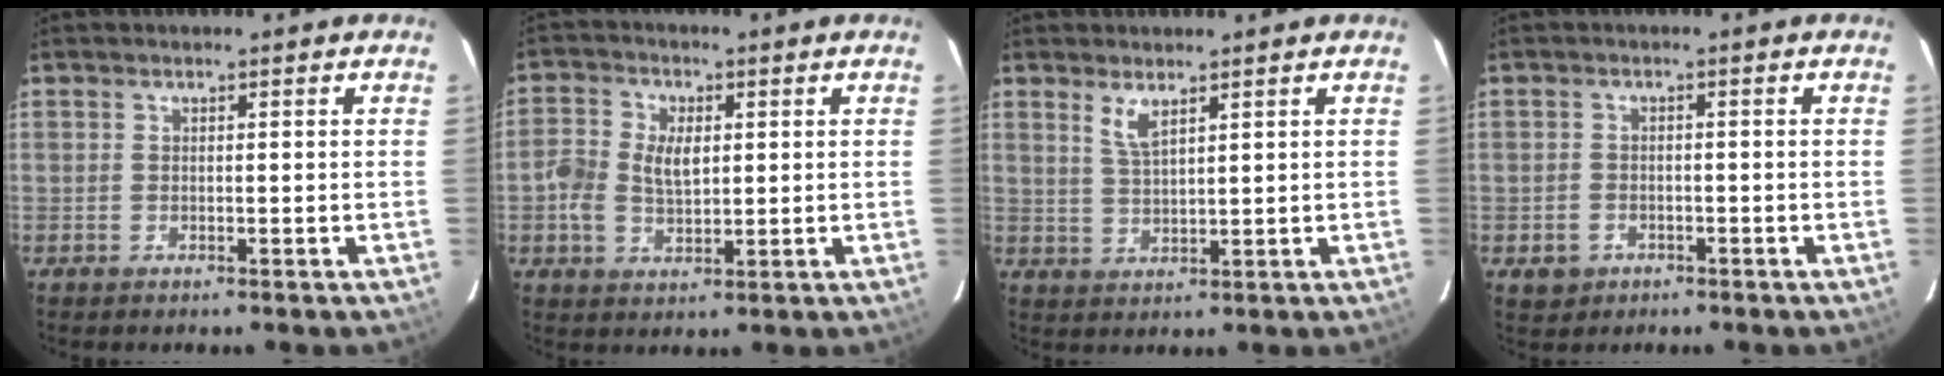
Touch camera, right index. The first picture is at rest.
{"total": 6.4, "force": [0.4, 4.0, 5.0], "torque": [-0.104, 0.007, 0.006]}
{"total": 3.5, "force": [2.3, 0.9, 2.5], "torque": [-0.050, -0.004, 0.047]}
{"total": 3.4, "force": [-1.5, 2.9, 1.0], "torque": [-0.028, 0.003, -0.017]}